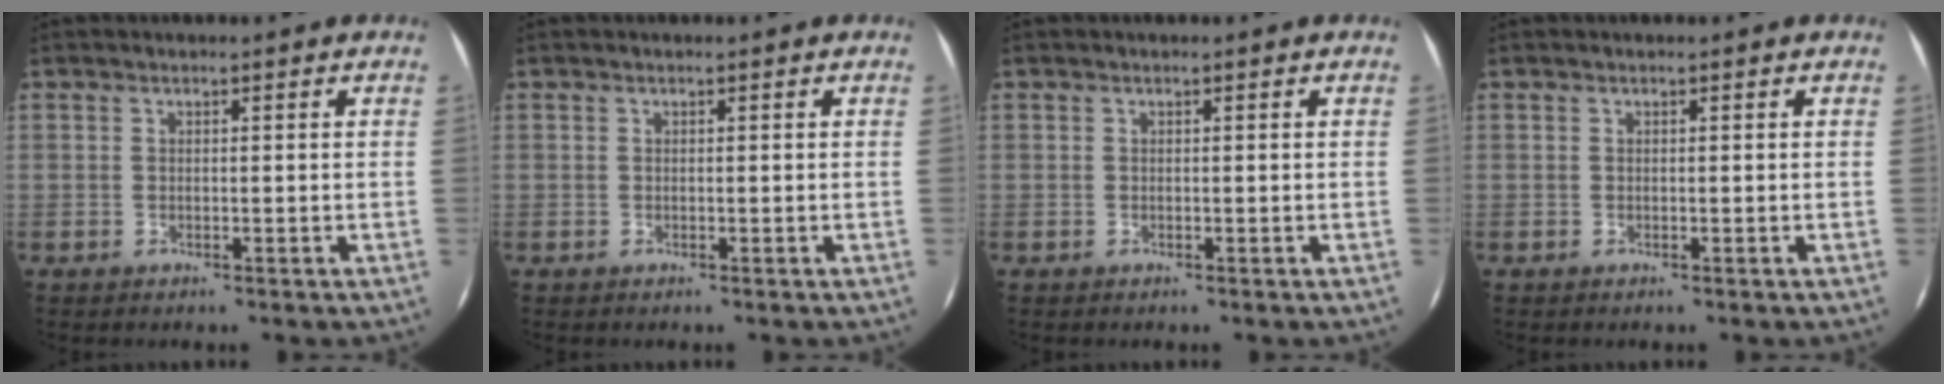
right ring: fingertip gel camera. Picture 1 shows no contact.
{"total": 0.0}
{"total": 0.0}
{"total": 0.0}